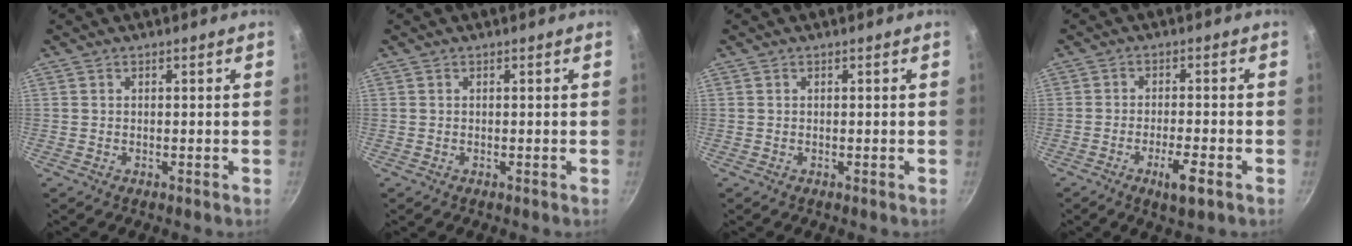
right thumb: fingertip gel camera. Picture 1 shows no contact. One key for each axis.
{"total": 0.0}
{"total": 0.0}
{"total": 5.5, "fx": -2.7, "fy": 1.1, "fz": 4.6, "tx": -0.079, "ty": 0.010, "tz": -0.043}